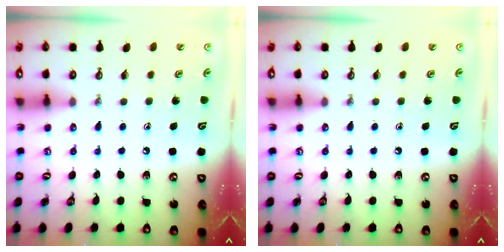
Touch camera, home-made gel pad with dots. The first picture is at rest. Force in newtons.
{"total": 0.0}